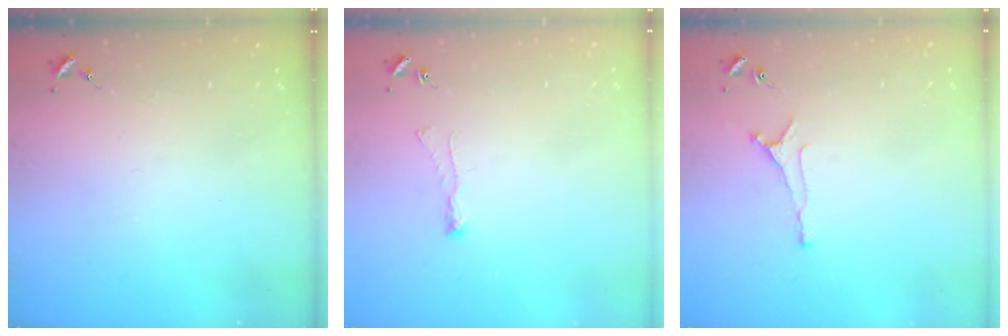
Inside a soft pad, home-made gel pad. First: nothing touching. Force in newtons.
{"total": 2.7, "press": 2.6, "slide": 0.7}
{"total": 4.7, "press": 4.6, "slide": 0.8}